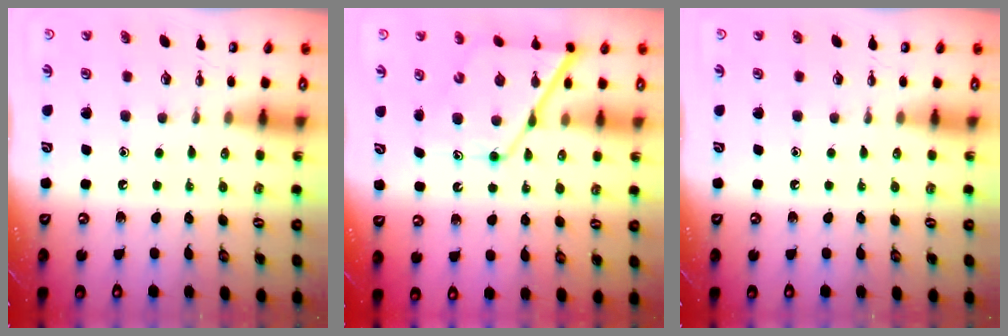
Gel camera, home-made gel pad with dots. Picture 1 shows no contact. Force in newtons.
{"total": 12.5, "press": 12.5, "slide": 1.3}
{"total": 0.0}